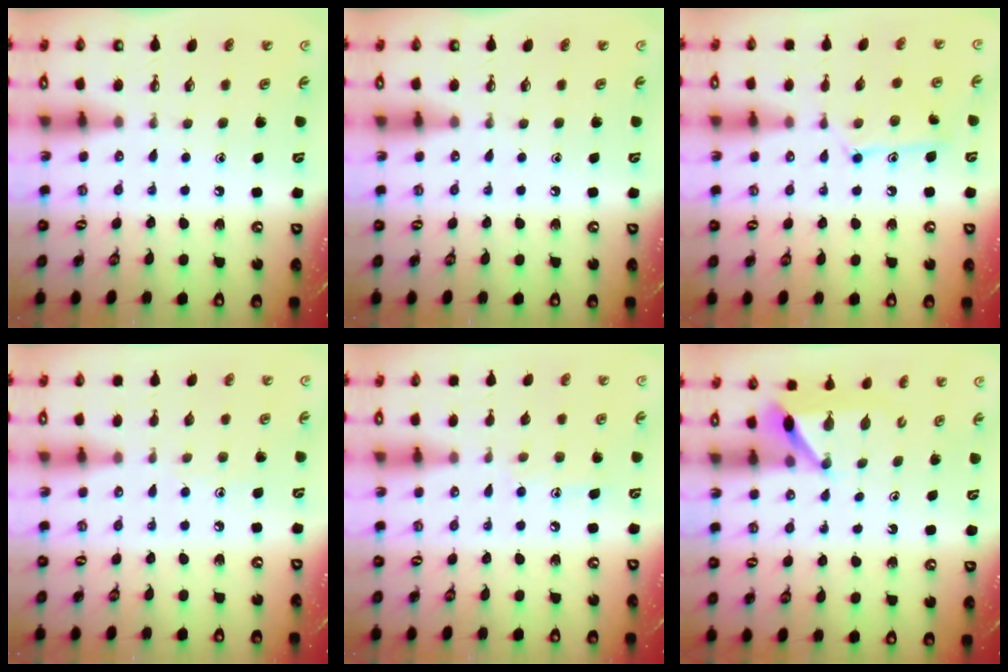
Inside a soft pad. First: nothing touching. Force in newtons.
{"total": 0.0}
{"total": 10.3, "press": 10.3, "slide": 0.4}
{"total": 3.7, "press": 3.7, "slide": 0.4}
{"total": 7.0, "press": 7.0, "slide": 0.1}
{"total": 5.8, "press": 5.8, "slide": 0.5}